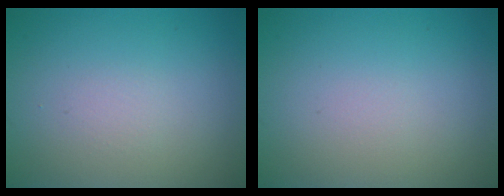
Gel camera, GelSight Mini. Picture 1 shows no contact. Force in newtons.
{"total": 0.0}